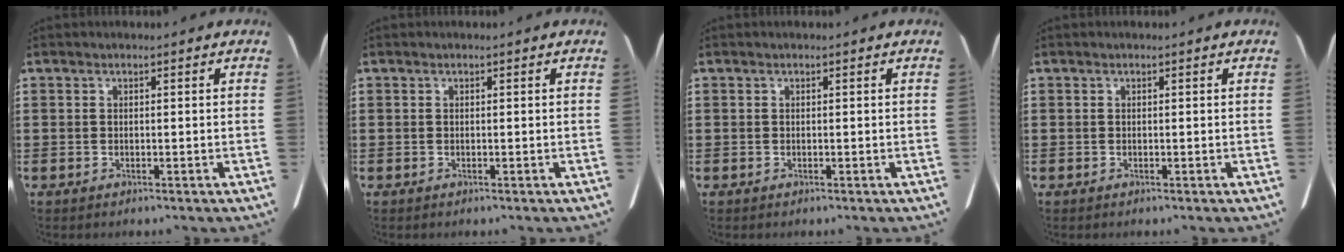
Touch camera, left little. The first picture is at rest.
{"total": 0.0}
{"total": 0.0}
{"total": 0.0}